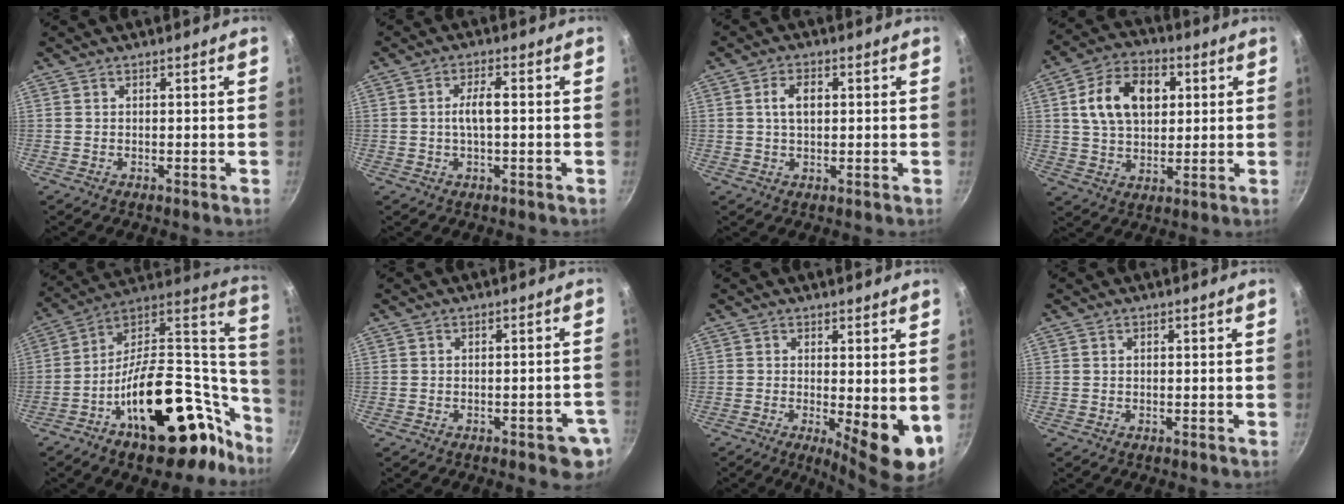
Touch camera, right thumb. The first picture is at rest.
{"total": 4.1, "force": [0.0, 1.3, 3.8], "torque": [-0.075, 0.013, 0.000]}
{"total": 4.4, "force": [0.8, 2.6, 3.4], "torque": [-0.050, 0.006, 0.012]}
{"total": 14.3, "force": [3.6, 9.6, 9.9], "torque": [-0.145, 0.007, 0.053]}
{"total": 32.4, "force": [-11.7, 18.4, 24.0], "torque": [-0.305, 0.094, -0.166]}
{"total": 5.7, "force": [-2.4, 2.4, 4.6], "torque": [-0.033, 0.020, -0.020]}
{"total": 8.9, "force": [-1.0, 2.5, 8.4], "torque": [-0.103, -0.012, -0.004]}
{"total": 0.0}